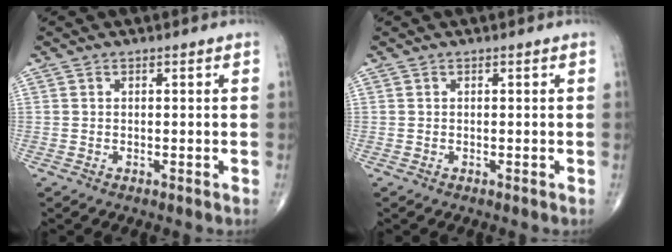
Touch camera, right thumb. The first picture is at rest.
{"total": 0.0}